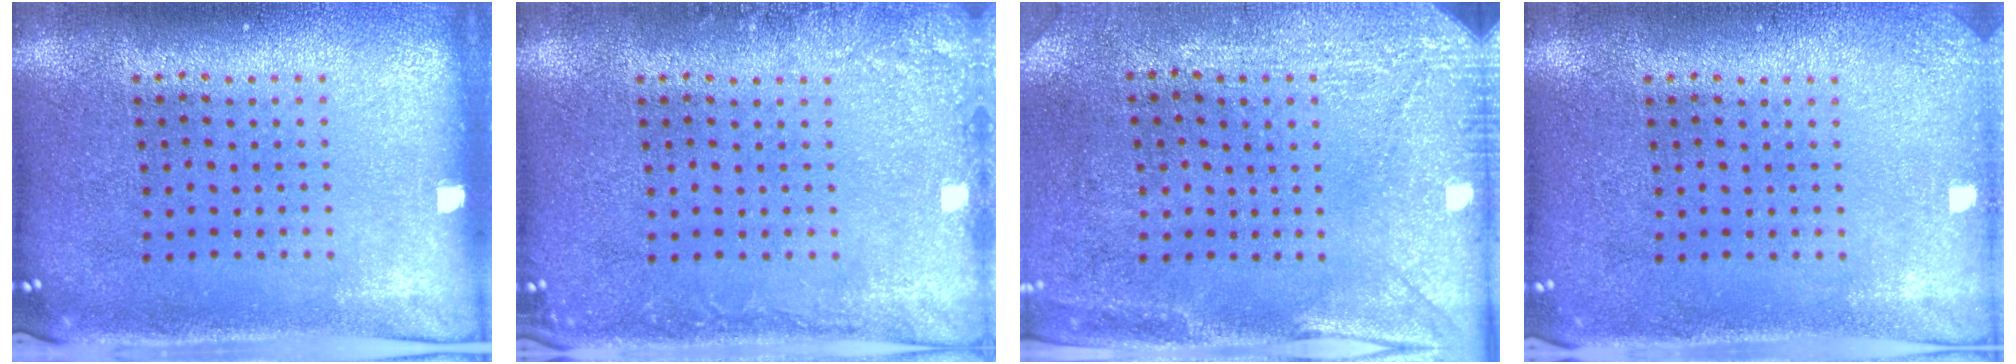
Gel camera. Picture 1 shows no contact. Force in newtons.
{"total": 1.7, "press": 1.7, "slide": 0.3}
{"total": 3.0, "press": 2.6, "slide": 1.4}
{"total": 1.2, "press": 1.2, "slide": 0.1}